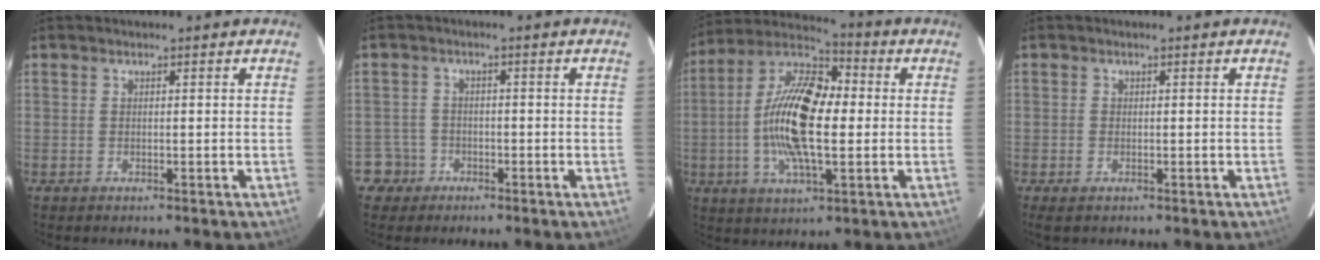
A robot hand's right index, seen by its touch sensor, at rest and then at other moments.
{"total": 4.1, "force": [-1.9, 3.5, -0.5], "torque": [0.010, 0.027, -0.035]}
{"total": 17.2, "force": [-0.5, 7.0, 15.7], "torque": [-0.303, 0.011, -0.023]}
{"total": 1.6, "force": [-0.9, 0.9, 0.9], "torque": [-0.019, -0.005, -0.016]}